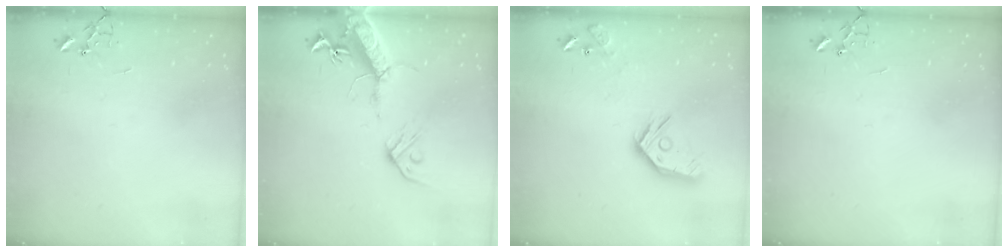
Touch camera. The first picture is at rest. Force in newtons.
{"total": 16.9, "press": 16.5, "slide": 3.8}
{"total": 14.1, "press": 14.1, "slide": 1.1}
{"total": 0.0}